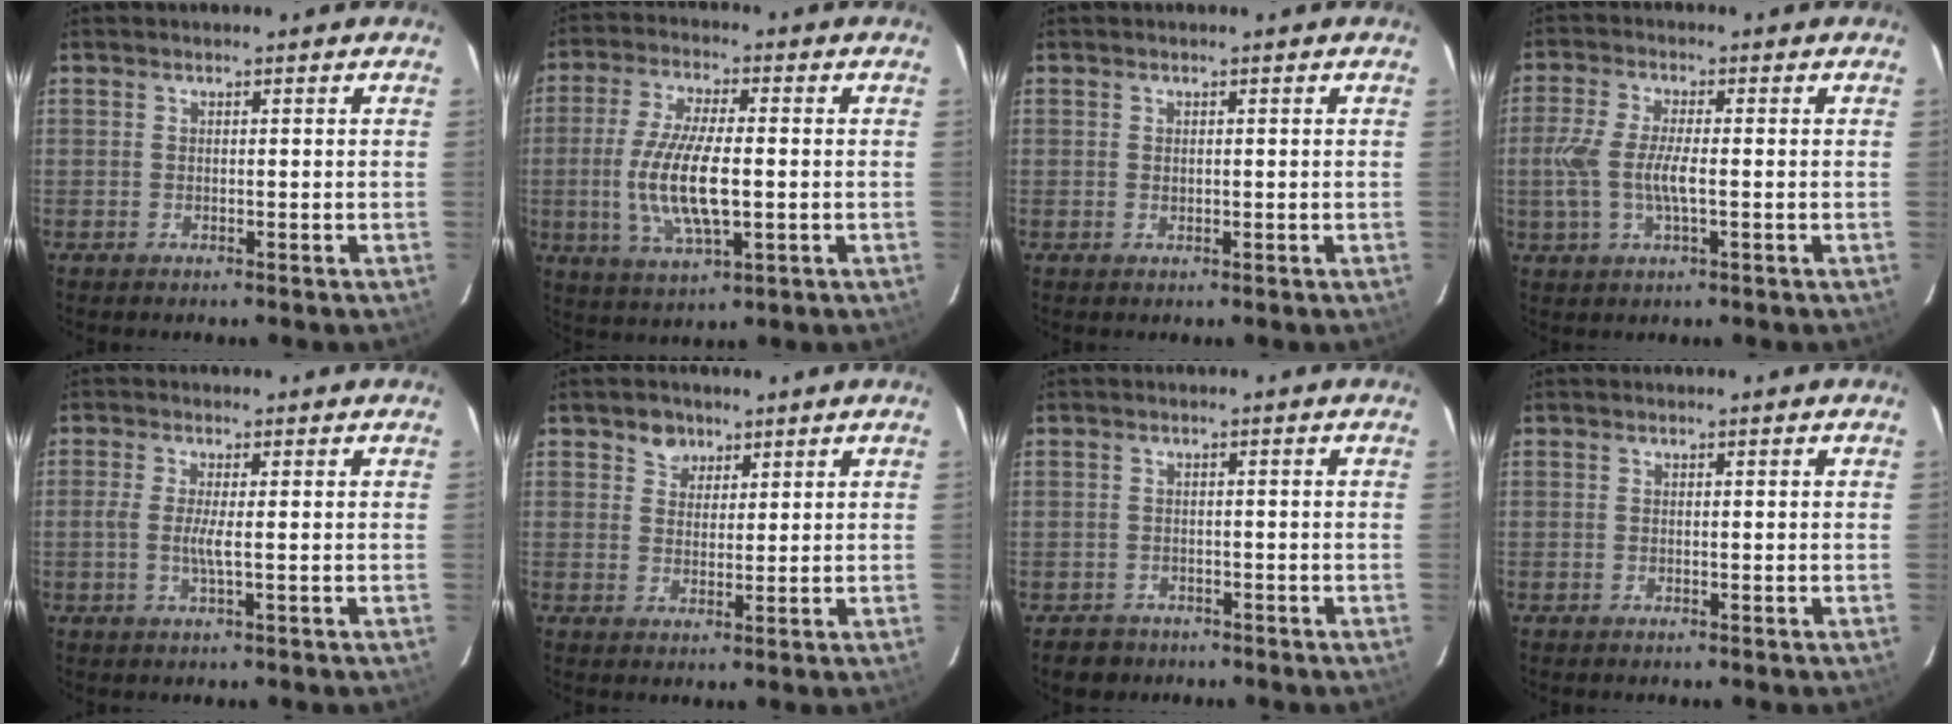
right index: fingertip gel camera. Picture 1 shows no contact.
{"total": 12.8, "force": [-1.3, 4.1, 12.1], "torque": [-0.245, -0.008, -0.022]}
{"total": 0.8, "force": [0.2, 0.5, 0.6], "torque": [-0.010, 0.002, 0.005]}
{"total": 7.6, "force": [-1.0, 2.3, 7.1], "torque": [-0.151, -0.002, -0.021]}
{"total": 3.0, "force": [-0.3, -0.1, 3.0], "torque": [-0.063, -0.004, -0.010]}
{"total": 3.7, "force": [2.3, 2.9, 0.6], "torque": [0.001, 0.007, 0.039]}
{"total": 3.4, "force": [-2.2, 2.6, 0.3], "torque": [-0.010, 0.010, -0.030]}
{"total": 0.0}